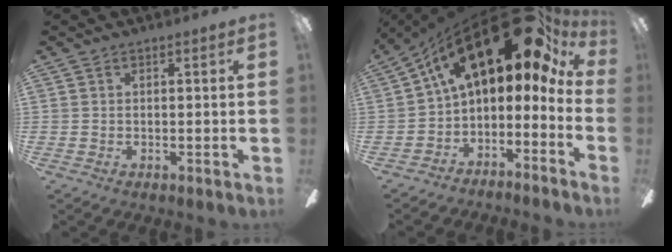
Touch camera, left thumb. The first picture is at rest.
{"total": 24.0, "force": [13.0, 10.2, 17.4], "torque": [-0.255, -0.081, 0.236]}